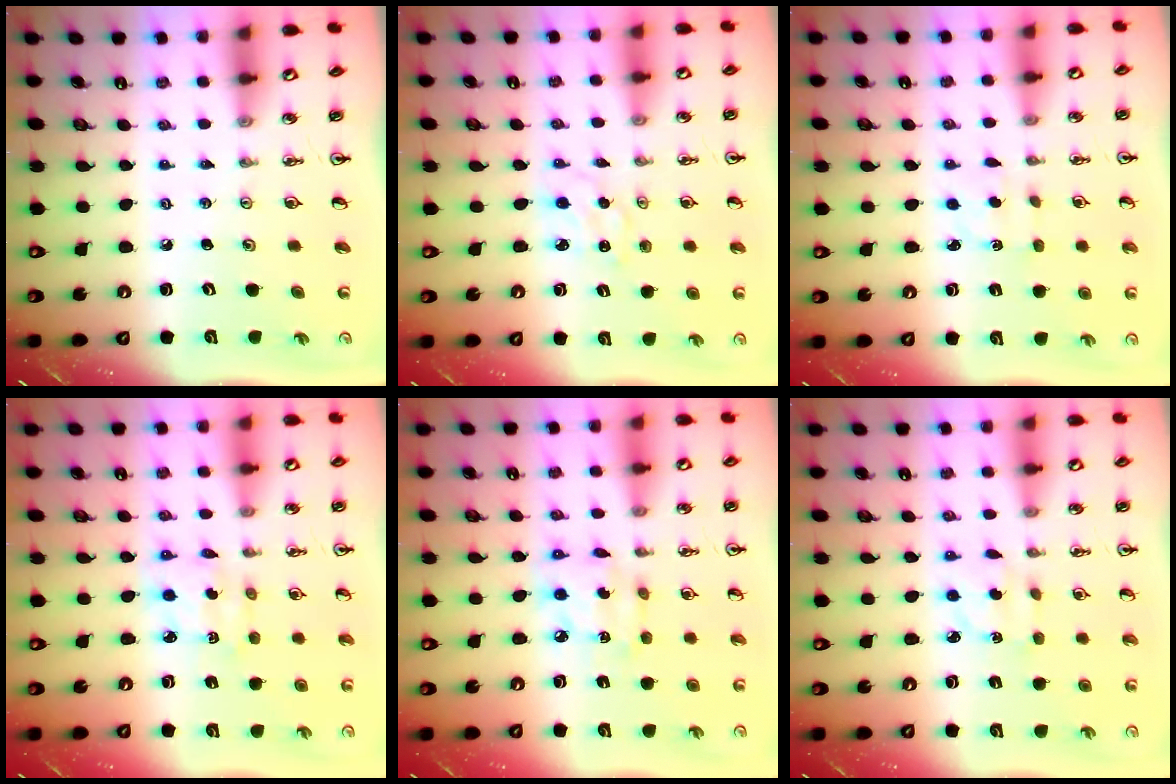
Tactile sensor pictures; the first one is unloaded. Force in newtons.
{"total": 1.5, "press": 1.4, "slide": 0.4}
{"total": 1.9, "press": 1.9, "slide": 0.4}
{"total": 3.6, "press": 3.6, "slide": 0.1}
{"total": 7.6, "press": 7.5, "slide": 0.4}
{"total": 2.9, "press": 2.9, "slide": 0.6}